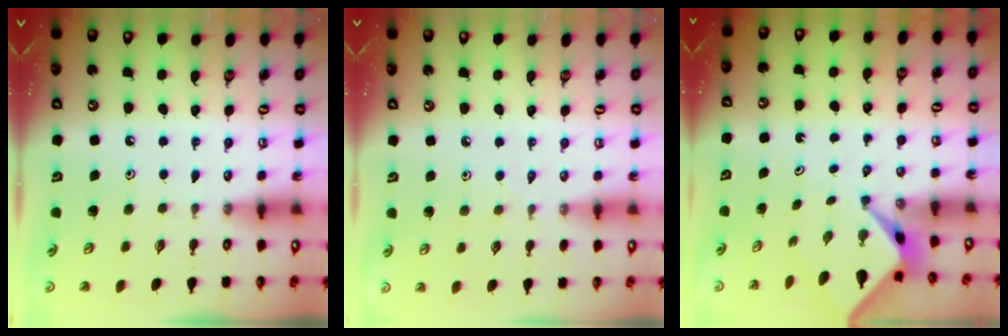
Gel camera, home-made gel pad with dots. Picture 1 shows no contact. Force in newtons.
{"total": 2.5, "press": 2.5, "slide": 0.4}
{"total": 2.4, "press": 2.4, "slide": 0.2}